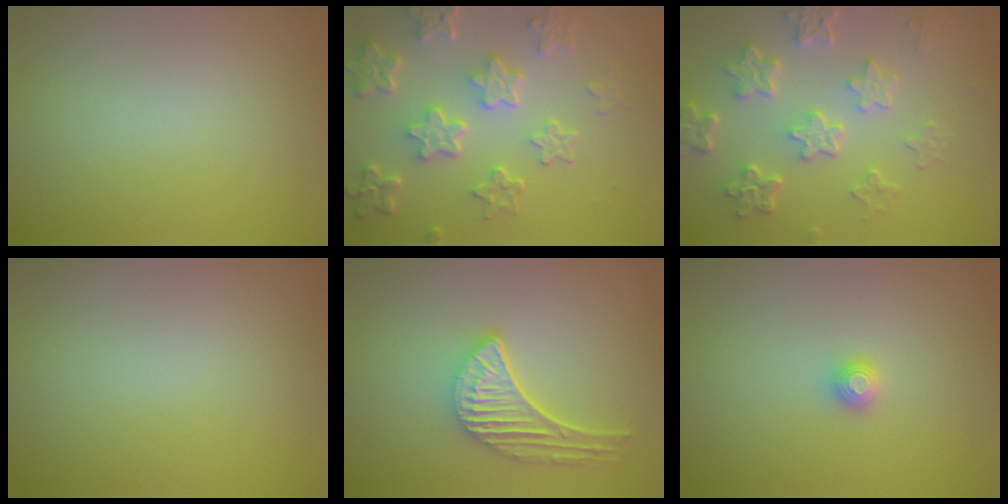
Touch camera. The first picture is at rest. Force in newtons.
{"total": 6.5, "press": 4.9, "slide": 4.3}
{"total": 5.6, "press": 4.3, "slide": 3.6}
{"total": 0.0}
{"total": 4.8, "press": 3.7, "slide": 3.0}
{"total": 1.1, "press": 1.1, "slide": 0.1}